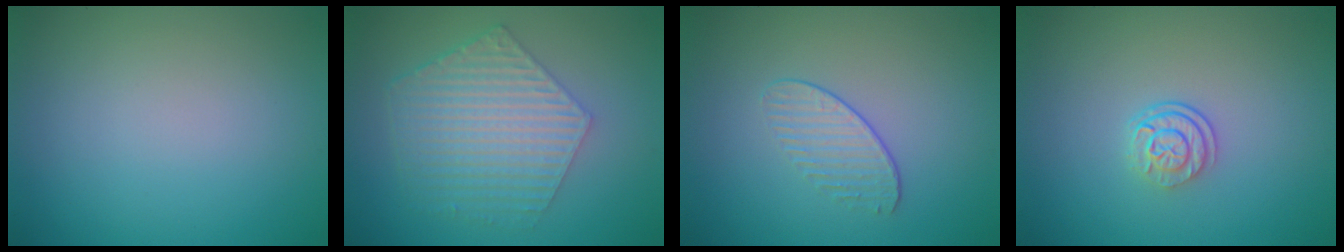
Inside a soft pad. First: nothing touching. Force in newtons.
{"total": 6.0, "press": 4.3, "slide": 4.1}
{"total": 1.6, "press": 1.1, "slide": 1.2}
{"total": 2.4, "press": 1.8, "slide": 1.7}